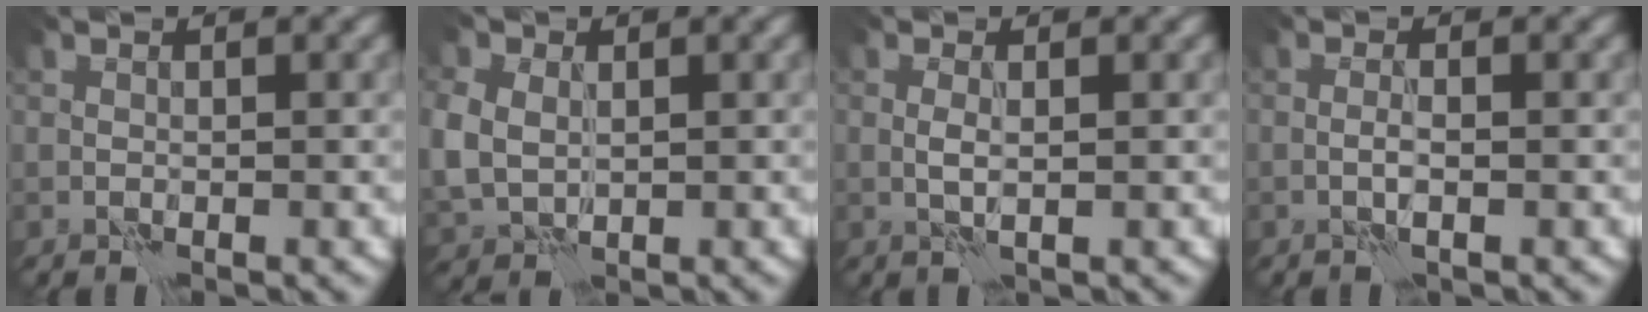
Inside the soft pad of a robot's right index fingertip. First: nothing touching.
{"total": 4.7, "force": [0.7, 3.7, 2.7], "torque": [-0.084, 0.003, 0.019]}
{"total": 1.1, "force": [0.4, 0.1, 1.0], "torque": [-0.025, -0.001, 0.006]}
{"total": 0.9, "force": [0.0, -0.1, 0.9], "torque": [-0.020, 0.002, -0.003]}